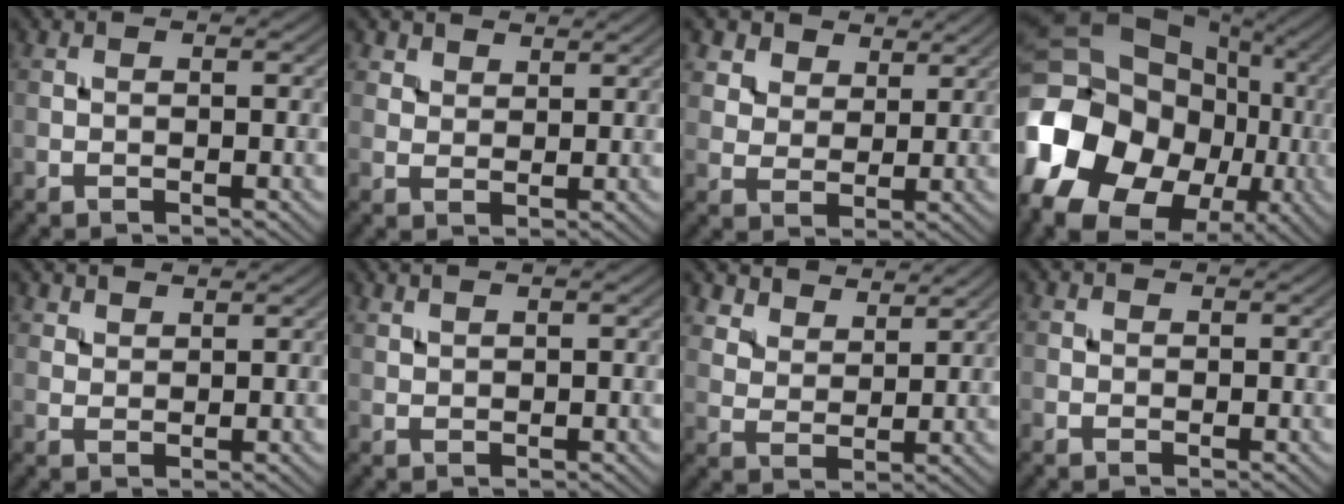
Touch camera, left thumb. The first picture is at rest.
{"total": 3.4, "force": [2.7, 1.8, 1.0], "torque": [-0.027, -0.008, 0.066]}
{"total": 6.9, "force": [4.8, 4.3, 2.6], "torque": [-0.080, -0.018, 0.101]}
{"total": 18.6, "force": [-4.3, 14.6, 10.7], "torque": [-0.258, -0.002, -0.081]}
{"total": 2.7, "force": [2.4, 1.0, 0.8], "torque": [-0.019, -0.003, 0.055]}
{"total": 1.3, "force": [1.2, 0.2, 0.6], "torque": [-0.014, 0.000, 0.023]}
{"total": 5.8, "force": [4.9, 2.3, 1.9], "torque": [-0.056, -0.016, 0.114]}
{"total": 0.9, "force": [0.1, 0.8, 0.2], "torque": [-0.002, -0.001, -0.002]}